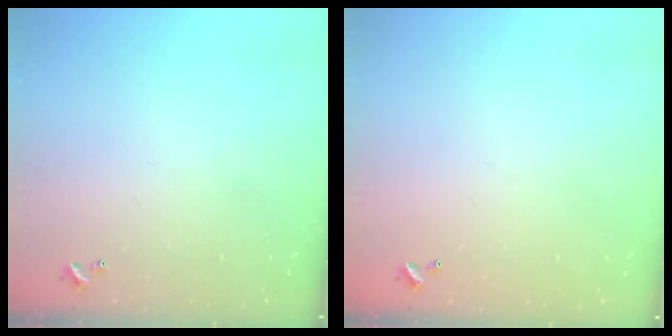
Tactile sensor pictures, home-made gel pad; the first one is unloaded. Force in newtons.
{"total": 2.8, "press": 2.8, "slide": 0.1}